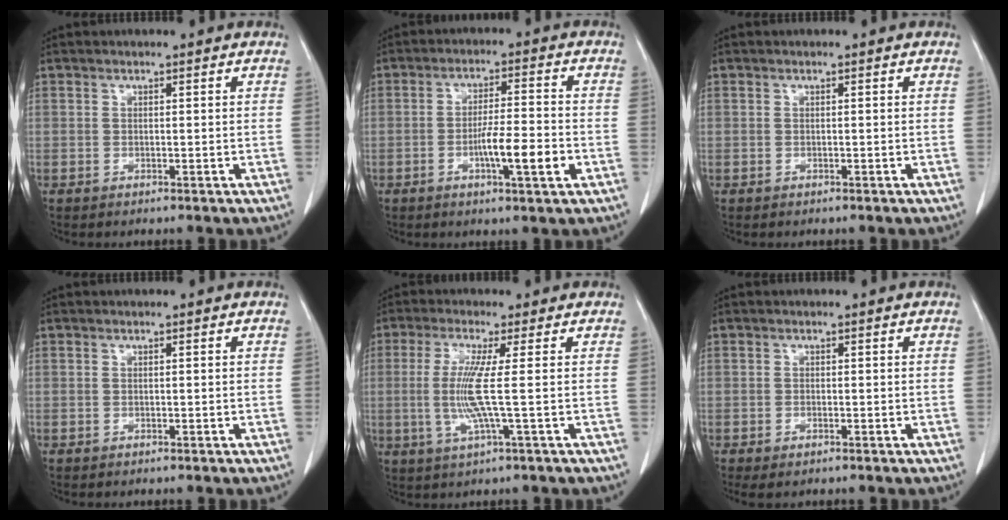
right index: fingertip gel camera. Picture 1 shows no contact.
{"total": 7.4, "force": [-2.5, 0.5, 6.9], "torque": [-0.114, -0.002, -0.041]}
{"total": 0.0}
{"total": 0.0}
{"total": 6.7, "force": [-0.3, -0.9, 6.6], "torque": [-0.149, -0.010, -0.008]}
{"total": 1.6, "force": [-1.0, 0.6, 1.1], "torque": [-0.020, -0.004, -0.012]}